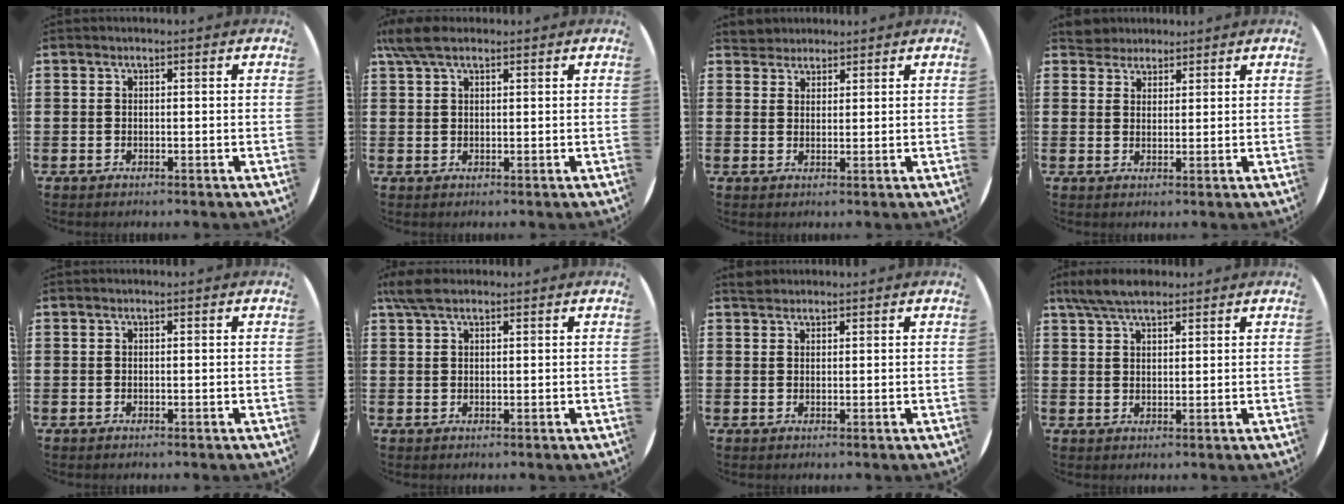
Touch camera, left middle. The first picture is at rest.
{"total": 3.8, "force": [2.6, 1.4, 2.3], "torque": [-0.051, 0.009, 0.049]}
{"total": 2.4, "force": [2.2, 0.9, -0.3], "torque": [0.002, 0.004, 0.045]}
{"total": 3.2, "force": [2.9, 1.2, -0.3], "torque": [-0.003, 0.001, 0.058]}
{"total": 0.0}
{"total": 3.0, "force": [2.0, 1.2, 1.9], "torque": [-0.043, 0.007, 0.037]}
{"total": 1.1, "force": [1.0, 0.4, 0.0], "torque": [0.007, 0.000, 0.018]}
{"total": 5.0, "force": [4.0, 1.5, 2.6], "torque": [-0.059, 0.000, 0.075]}